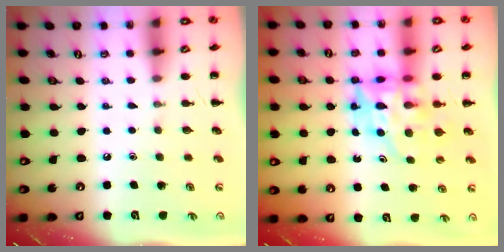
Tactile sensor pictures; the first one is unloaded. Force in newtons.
{"total": 11.4, "press": 10.9, "slide": 3.4}